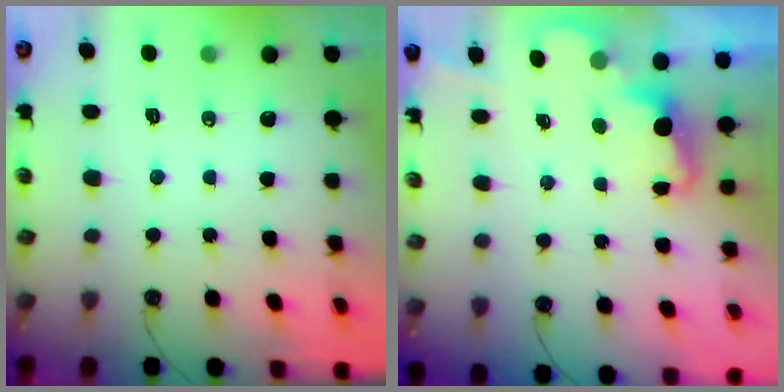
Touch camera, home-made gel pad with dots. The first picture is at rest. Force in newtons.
{"total": 2.3, "press": 2.3, "slide": 0.5}